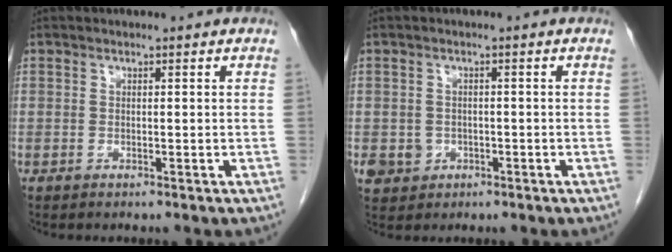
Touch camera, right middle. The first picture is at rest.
{"total": 3.8, "force": [-1.2, 3.5, 0.6], "torque": [-0.009, 0.006, -0.014]}